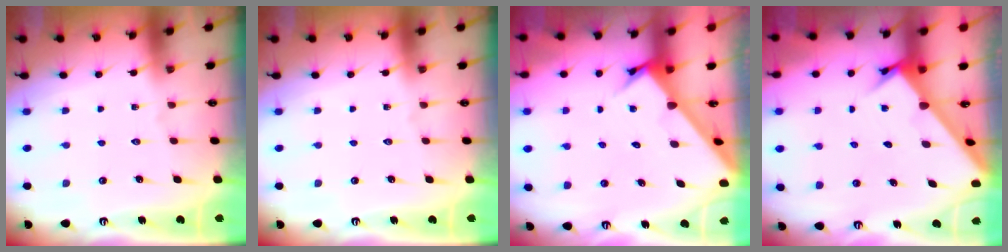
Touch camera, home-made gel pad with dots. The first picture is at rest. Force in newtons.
{"total": 0.0}
{"total": 2.9, "press": 2.9, "slide": 0.2}
{"total": 2.6, "press": 2.6, "slide": 0.2}